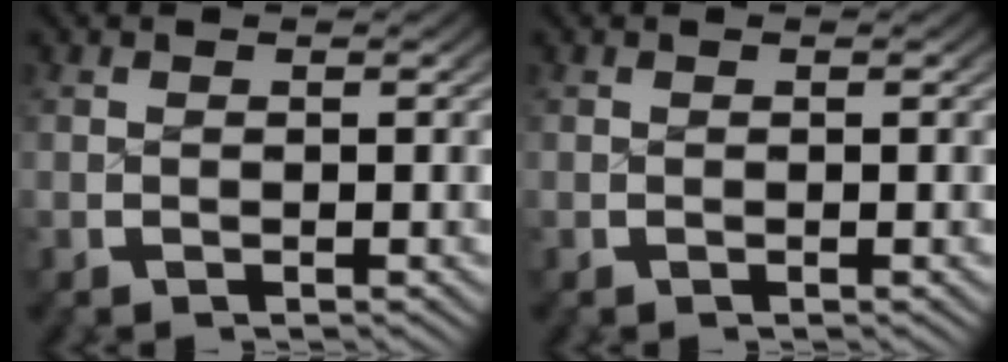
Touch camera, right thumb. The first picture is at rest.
{"total": 0.0}